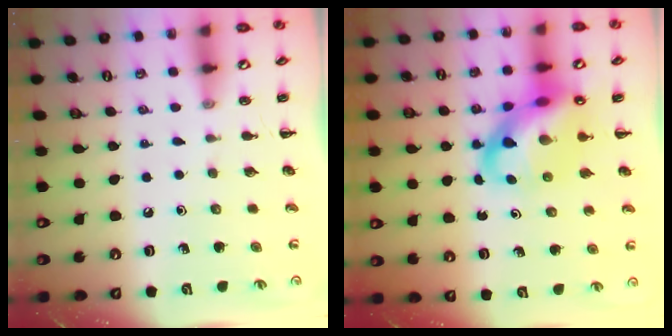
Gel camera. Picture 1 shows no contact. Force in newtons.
{"total": 14.5, "press": 13.9, "slide": 4.0}